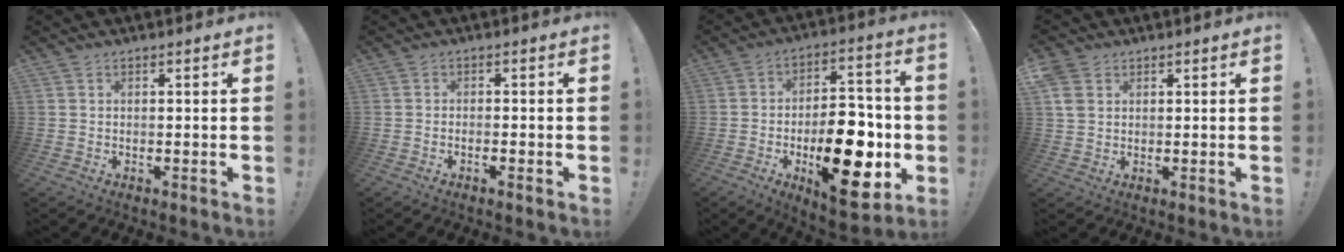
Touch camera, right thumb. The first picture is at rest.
{"total": 1.4, "force": [-0.8, -0.1, 1.1], "torque": [-0.018, -0.002, -0.013]}
{"total": 22.0, "force": [-5.8, 11.1, 18.0], "torque": [-0.255, 0.034, -0.076]}
{"total": 4.7, "force": [2.1, 3.6, 2.2], "torque": [-0.047, 0.000, 0.042]}